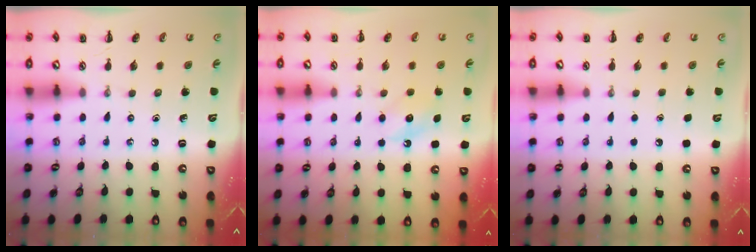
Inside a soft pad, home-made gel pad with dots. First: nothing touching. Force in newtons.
{"total": 6.5, "press": 6.4, "slide": 1.5}
{"total": 1.9, "press": 1.9, "slide": 0.2}